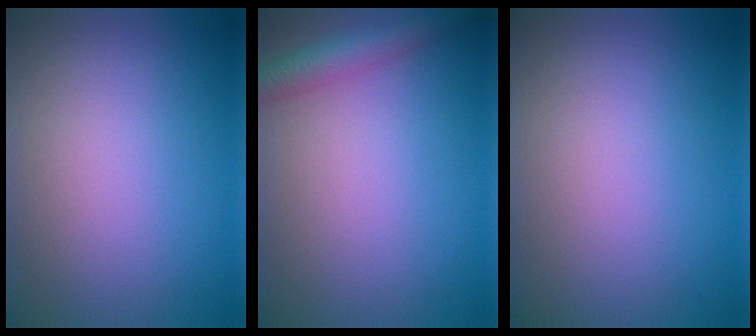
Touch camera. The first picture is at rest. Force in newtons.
{"total": 3.0, "press": 3.0, "slide": 0.1}
{"total": 0.0}